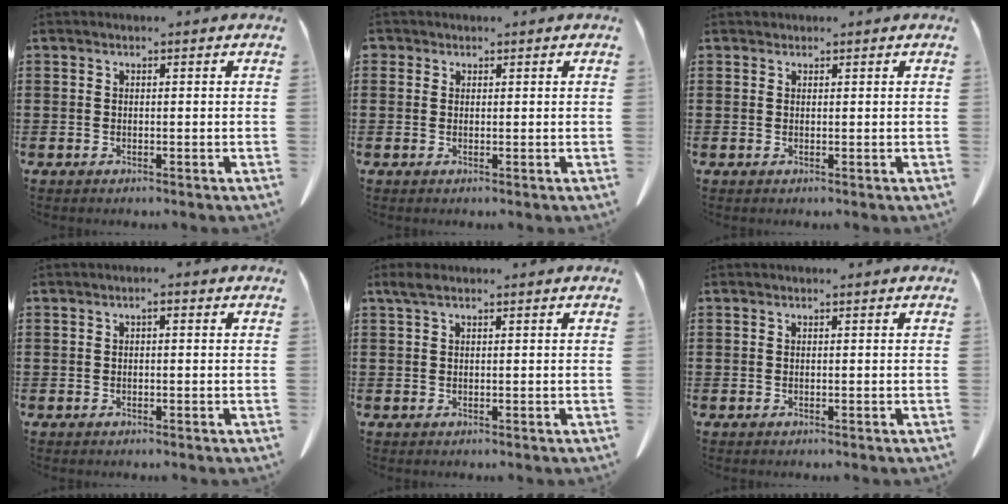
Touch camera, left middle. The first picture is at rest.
{"total": 0.8, "force": [0.5, 0.7, 0.1], "torque": [-0.004, 0.004, 0.009]}
{"total": 0.6, "force": [0.5, 0.3, 0.0], "torque": [-0.002, 0.000, 0.011]}
{"total": 1.0, "force": [-0.2, 0.4, 0.9], "torque": [-0.019, 0.002, -0.004]}
{"total": 1.6, "force": [0.8, 0.5, 1.3], "torque": [-0.028, 0.004, 0.013]}
{"total": 0.0}